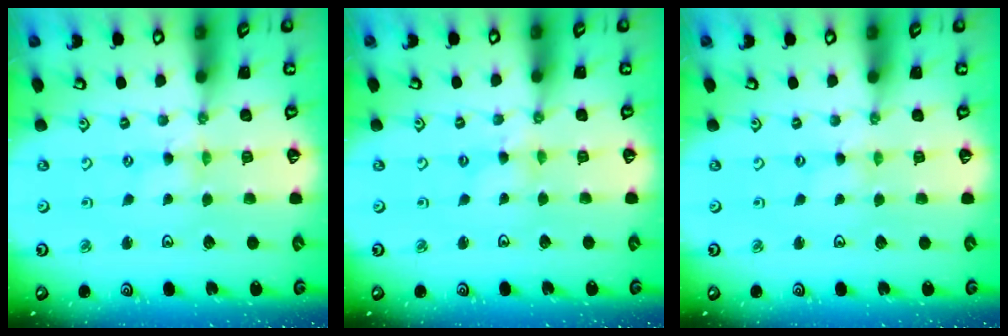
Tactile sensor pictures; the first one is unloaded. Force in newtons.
{"total": 1.1, "press": 1.0, "slide": 0.2}
{"total": 0.9, "press": 0.9, "slide": 0.1}